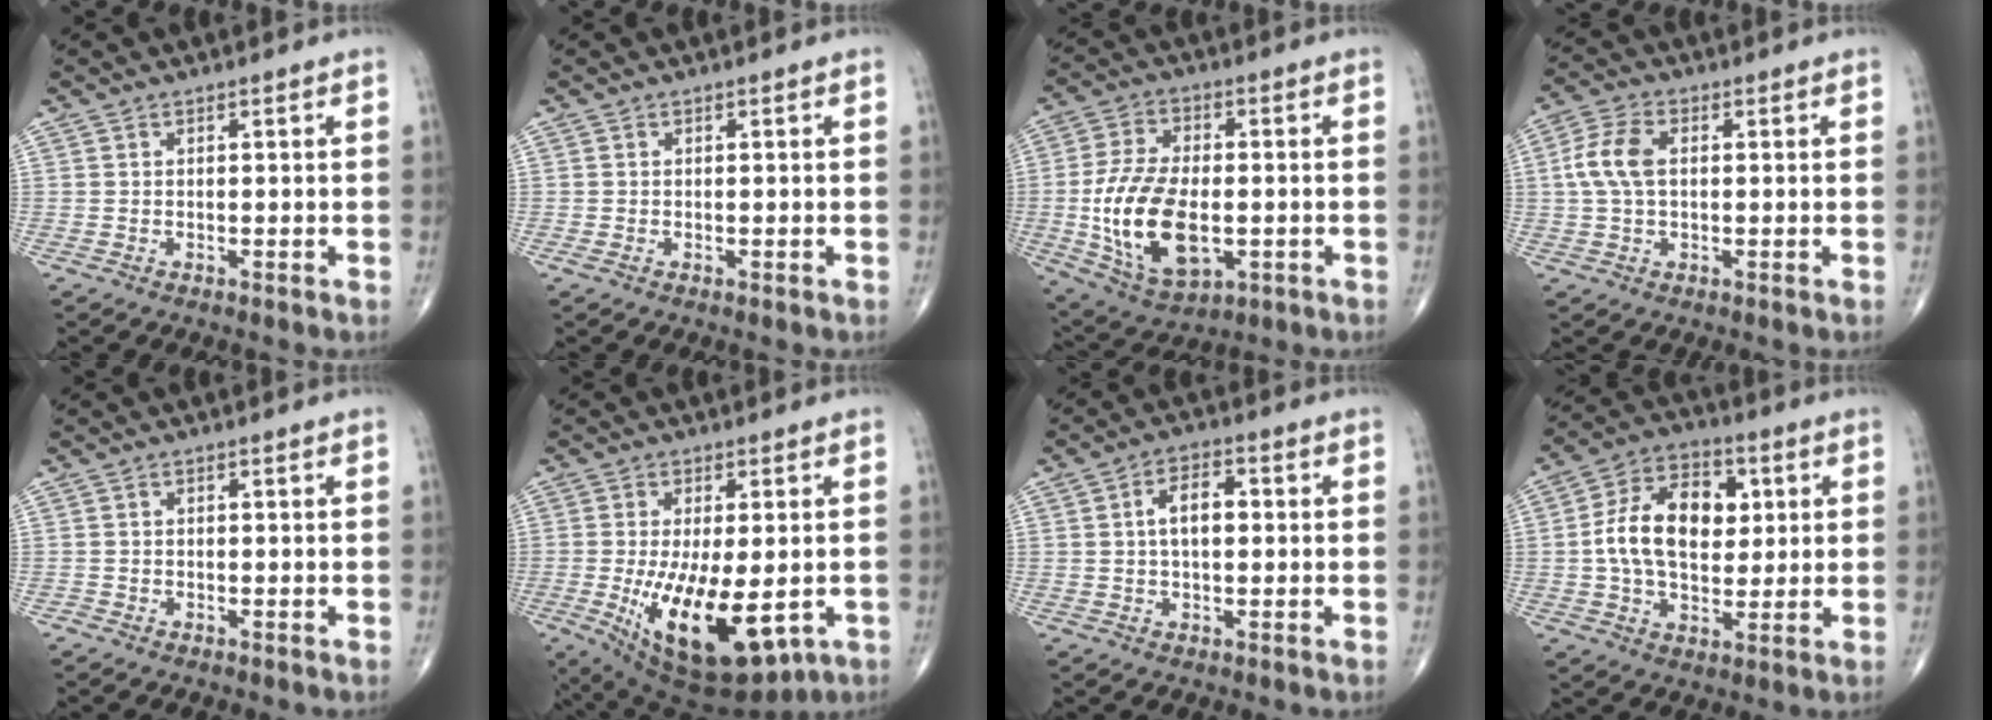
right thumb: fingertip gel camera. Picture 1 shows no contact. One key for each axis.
{"total": 0.7, "fx": -0.2, "fy": 0.3, "fz": 0.6, "tx": -0.016, "ty": -0.002, "tz": -0.005}
{"total": 17.5, "fx": -2.7, "fy": 9.6, "fz": 14.5, "tx": -0.272, "ty": -0.001, "tz": -0.034}
{"total": 7.2, "fx": 0.8, "fy": 4.2, "fz": 5.8, "tx": -0.131, "ty": 0.016, "tz": 0.010}
{"total": 0.7, "fx": -0.6, "fy": 0.3, "fz": -0.2, "tx": 0.007, "ty": 0.002, "tz": -0.018}
{"total": 17.7, "fx": -4.4, "fy": 7.6, "fz": 15.3, "tx": -0.265, "ty": -0.023, "tz": -0.045}
{"total": 6.2, "fx": 0.5, "fy": 3.5, "fz": 5.1, "tx": -0.080, "ty": 0.016, "tz": 0.001}
{"total": 15.5, "fx": 1.8, "fy": 10.0, "fz": 11.7, "tx": -0.176, "ty": 0.013, "tz": 0.024}